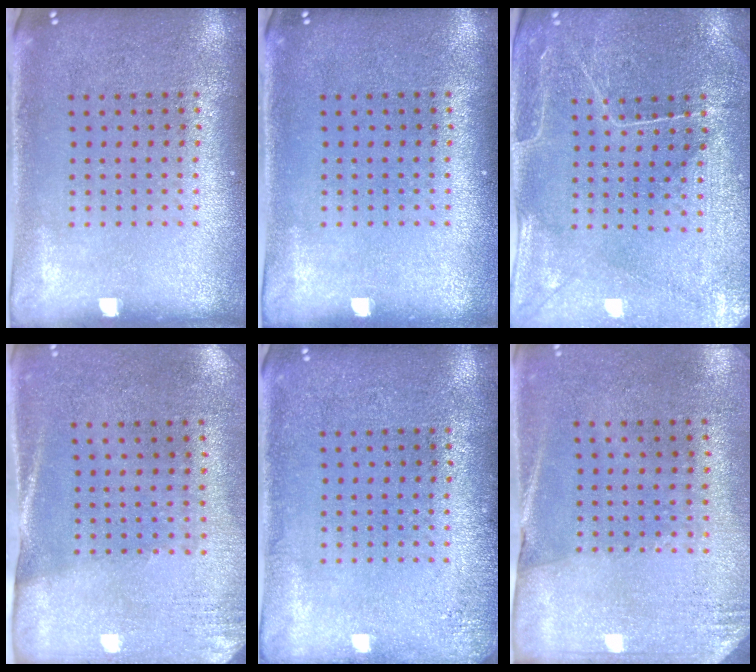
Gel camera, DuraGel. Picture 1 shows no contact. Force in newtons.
{"total": 0.0}
{"total": 0.7, "press": 0.5, "slide": 0.4}
{"total": 2.6, "press": 2.3, "slide": 1.3}
{"total": 1.4, "press": 1.4, "slide": 0.2}
{"total": 2.7, "press": 2.4, "slide": 1.3}